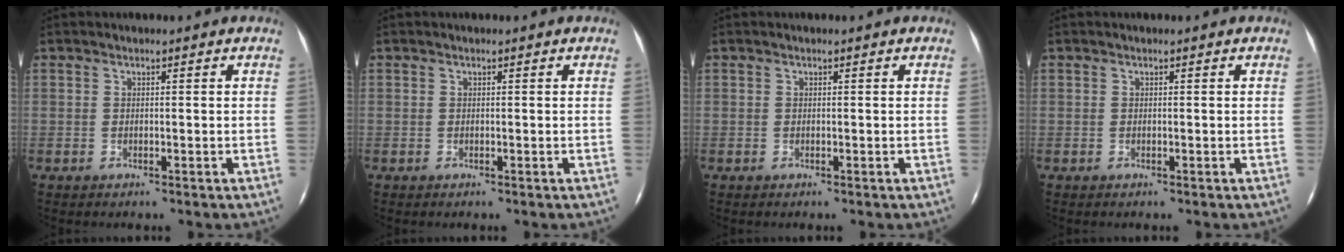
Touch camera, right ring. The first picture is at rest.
{"total": 0.0}
{"total": 0.0}
{"total": 0.0}